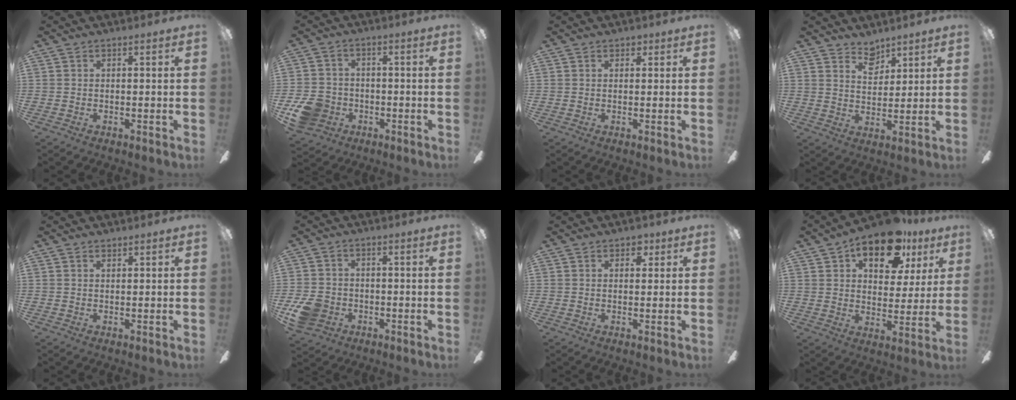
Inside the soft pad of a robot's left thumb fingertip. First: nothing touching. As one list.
[{"total": 9.1, "force": [-3.8, 7.5, 3.5], "torque": [-0.075, 0.033, -0.066]}, {"total": 1.3, "force": [0.8, 0.9, 0.6], "torque": [-0.003, -0.001, 0.013]}, {"total": 5.5, "force": [4.7, 2.7, 1.3], "torque": [-0.017, -0.025, 0.084]}, {"total": 0.8, "force": [0.7, 0.3, 0.2], "torque": [-0.004, 0.000, 0.014]}, {"total": 7.6, "force": [-3.1, 6.0, 3.4], "torque": [-0.076, 0.021, -0.058]}, {"total": 3.0, "force": [1.8, 1.8, 1.6], "torque": [-0.010, -0.003, 0.026]}, {"total": 16.0, "force": [9.3, 8.6, 9.8], "torque": [-0.132, -0.033, 0.156]}]